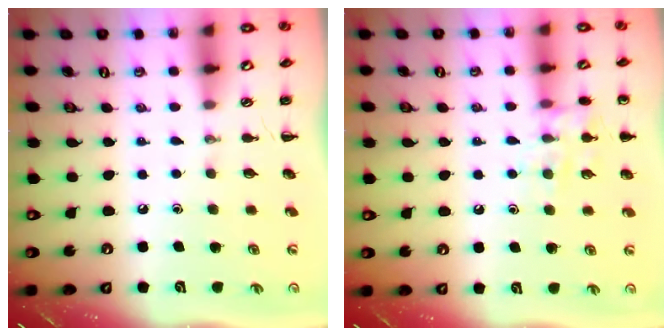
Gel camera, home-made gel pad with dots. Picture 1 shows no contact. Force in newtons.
{"total": 10.2, "press": 10.1, "slide": 1.4}